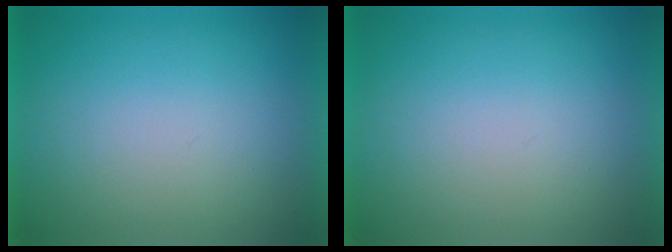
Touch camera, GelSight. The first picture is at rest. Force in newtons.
{"total": 0.0}